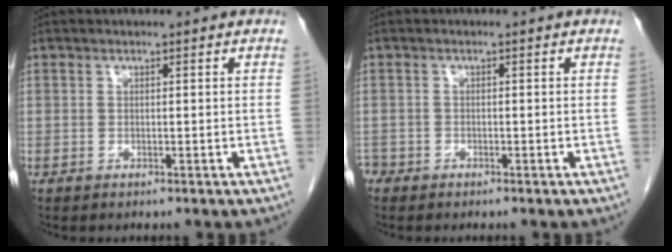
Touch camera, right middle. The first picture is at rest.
{"total": 1.8, "force": [-1.6, 0.9, 0.1], "torque": [-0.003, 0.000, -0.030]}